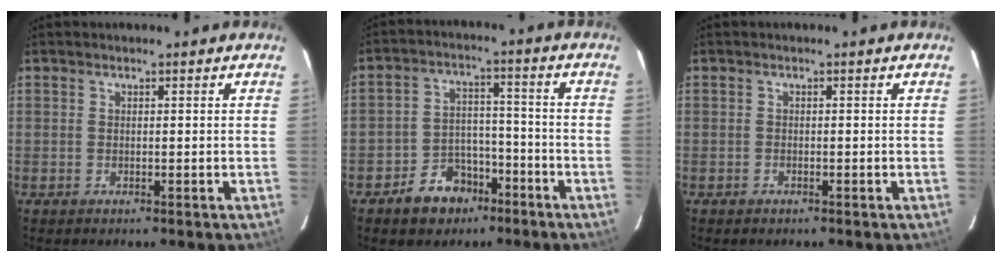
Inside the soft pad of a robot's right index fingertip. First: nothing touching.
{"total": 8.8, "force": [-5.8, 6.0, 2.9], "torque": [-0.065, 0.027, -0.079]}
{"total": 0.7, "force": [-0.6, 0.4, 0.1], "torque": [-0.004, 0.001, -0.010]}